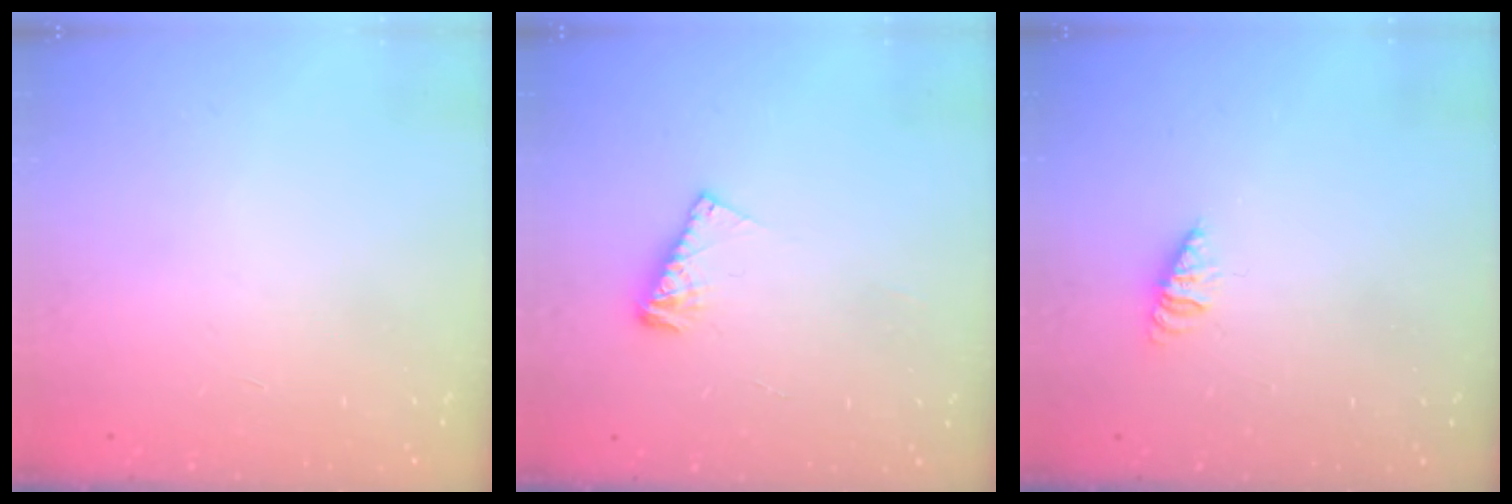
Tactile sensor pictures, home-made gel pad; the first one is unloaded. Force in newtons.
{"total": 5.8, "press": 5.8, "slide": 0.7}
{"total": 1.3, "press": 1.3, "slide": 0.2}